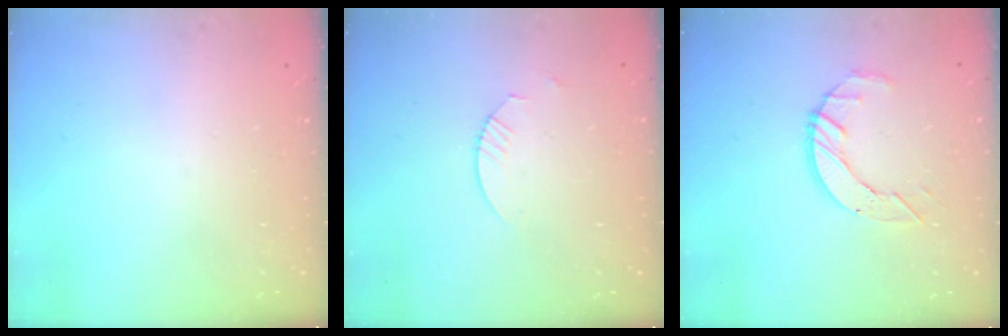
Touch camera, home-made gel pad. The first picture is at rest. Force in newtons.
{"total": 1.8, "press": 1.8, "slide": 0.2}
{"total": 7.3, "press": 7.2, "slide": 0.7}